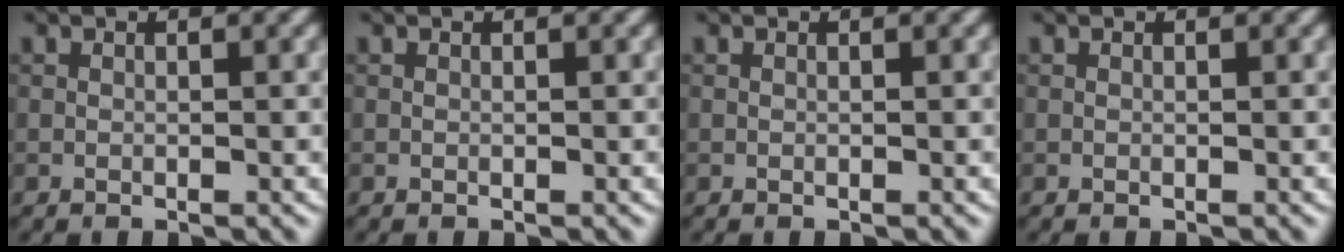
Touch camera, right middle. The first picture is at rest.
{"total": 0.0}
{"total": 0.0}
{"total": 0.0}